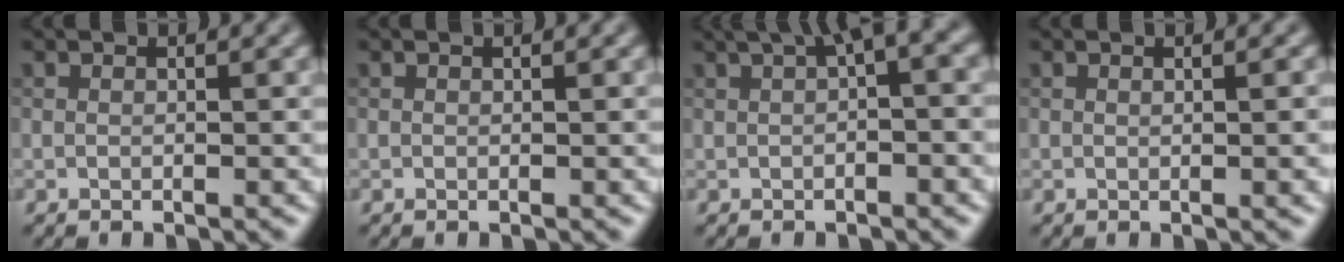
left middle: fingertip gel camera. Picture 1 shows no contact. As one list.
[{"total": 0.0}, {"total": 4.9, "force": [2.1, 0.9, 4.4], "torque": [-0.063, 0.023, 0.044]}, {"total": 2.2, "force": [0.5, 0.9, 1.9], "torque": [-0.009, 0.009, -0.005]}]